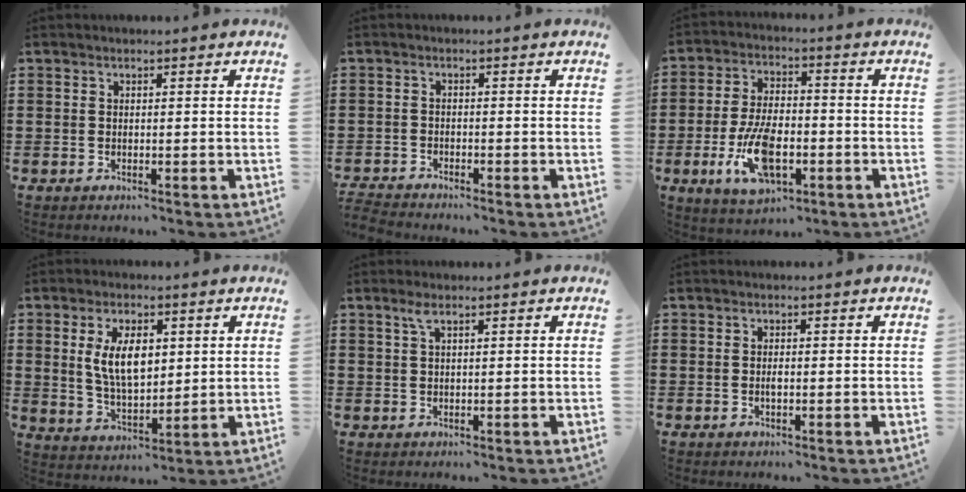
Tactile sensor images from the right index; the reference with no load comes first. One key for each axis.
{"total": 2.0, "fx": -2.0, "fy": 0.0, "fz": 0.0, "tx": -0.005, "ty": -0.002, "tz": -0.042}
{"total": 10.6, "fx": -3.5, "fy": 4.8, "fz": 8.8, "tx": -0.194, "ty": -0.007, "tz": -0.064}
{"total": 8.1, "fx": 1.9, "fy": 4.1, "fz": 6.7, "tx": -0.138, "ty": 0.005, "tz": 0.030}
{"total": 1.6, "fx": 0.8, "fy": 0.3, "fz": 1.3, "tx": -0.029, "ty": 0.003, "tz": 0.013}
{"total": 0.9, "fx": -0.2, "fy": 0.2, "fz": 0.9, "tx": -0.018, "ty": -0.002, "tz": -0.003}